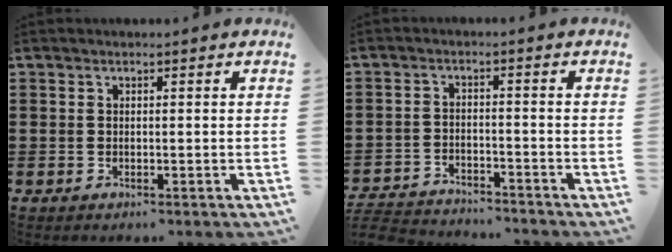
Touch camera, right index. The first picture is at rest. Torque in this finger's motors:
{"motor_torque": [-1.09, 1.05, -1.05, -0.21]}